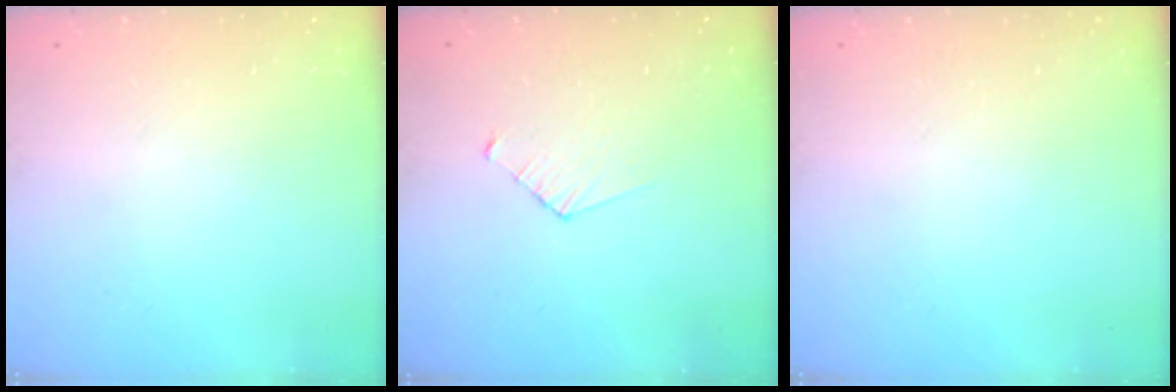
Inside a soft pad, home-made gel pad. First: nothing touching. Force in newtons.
{"total": 3.4, "press": 3.4, "slide": 0.3}
{"total": 0.0}